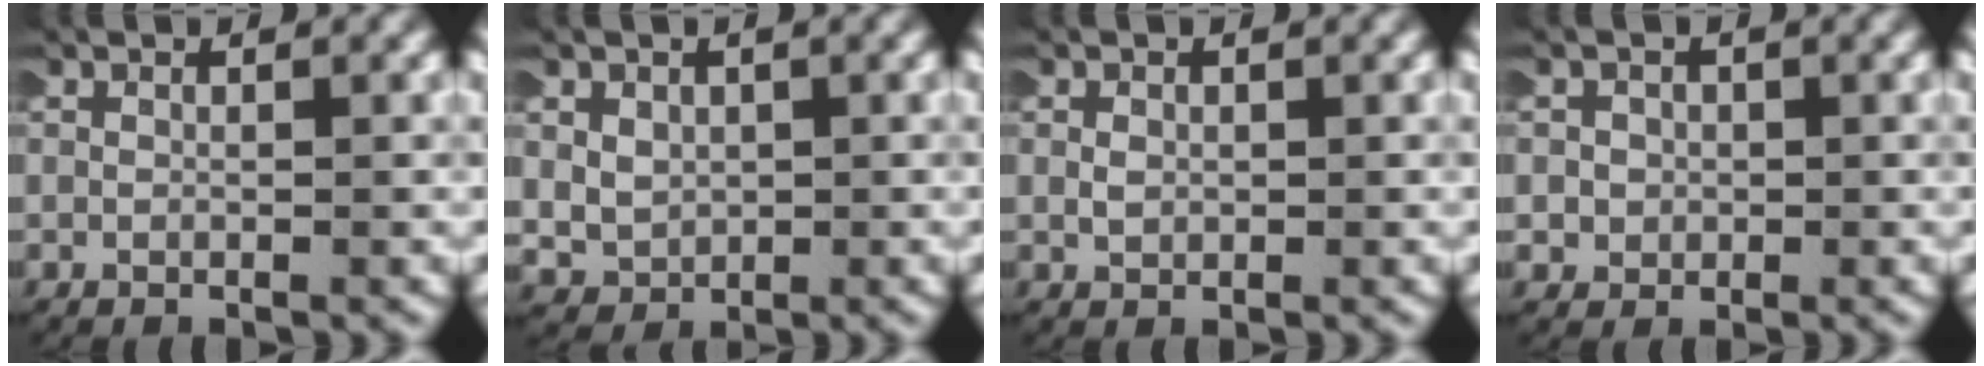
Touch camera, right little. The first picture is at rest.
{"total": 2.8, "force": [0.5, 2.5, 1.0], "torque": [-0.046, -0.013, 0.019]}
{"total": 0.6, "force": [0.1, 0.4, 0.4], "torque": [-0.014, 0.002, 0.003]}
{"total": 2.6, "force": [-0.4, 2.5, 0.3], "torque": [-0.026, 0.001, -0.013]}